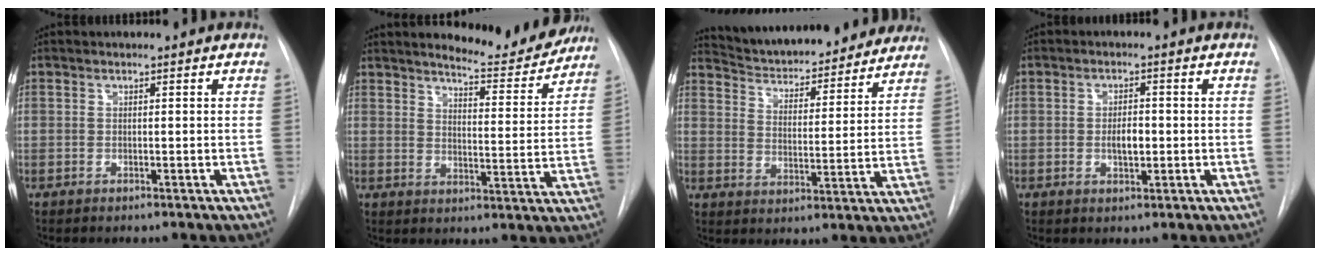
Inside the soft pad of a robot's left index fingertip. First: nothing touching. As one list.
[{"total": 11.1, "force": [10.7, 1.3, 2.9], "torque": [-0.034, -0.037, 0.132]}, {"total": 22.6, "force": [20.6, 5.3, 7.4], "torque": [-0.112, -0.018, 0.272]}, {"total": 3.2, "force": [-1.0, 1.4, 2.7], "torque": [-0.043, -0.005, -0.015]}]